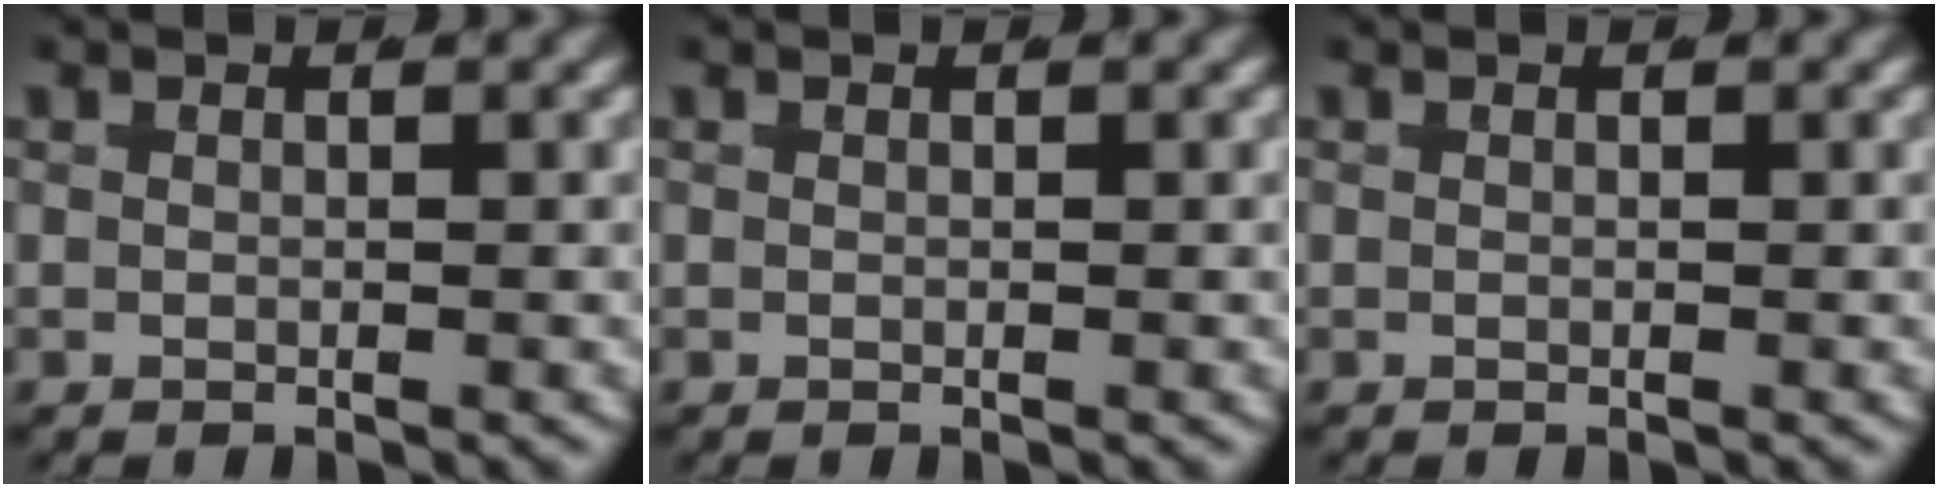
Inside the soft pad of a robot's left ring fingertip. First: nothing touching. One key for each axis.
{"total": 0.0}
{"total": 0.0}